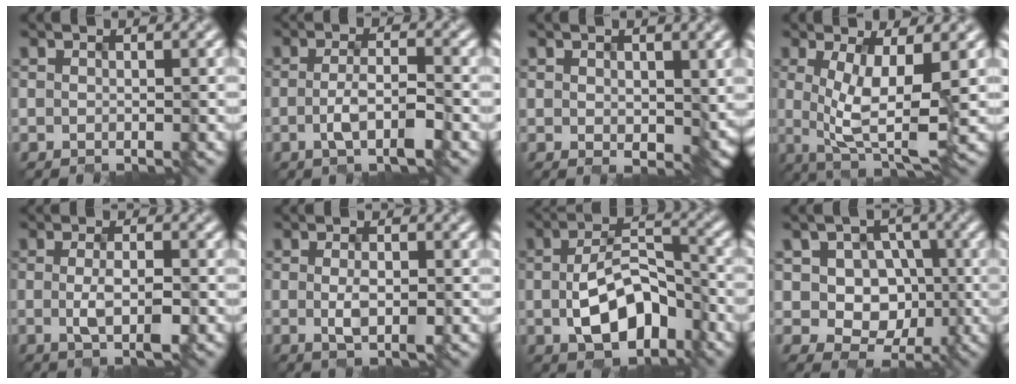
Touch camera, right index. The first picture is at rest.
{"total": 3.1, "force": [-1.5, 0.7, 2.7], "torque": [-0.056, -0.004, -0.023]}
{"total": 3.7, "force": [0.9, 2.1, 2.9], "torque": [-0.050, -0.005, 0.028]}
{"total": 6.1, "force": [-0.3, 1.9, 5.8], "torque": [-0.111, -0.016, 0.004]}
{"total": 2.8, "force": [-0.9, 0.6, 2.6], "torque": [-0.054, -0.005, -0.011]}
{"total": 2.3, "force": [-0.8, 0.7, 2.1], "torque": [-0.047, -0.003, -0.007]}
{"total": 7.2, "force": [-2.2, 4.2, 5.4], "torque": [-0.100, 0.001, -0.032]}
{"total": 6.7, "force": [-0.4, 6.0, 2.9], "torque": [-0.038, 0.018, -0.028]}